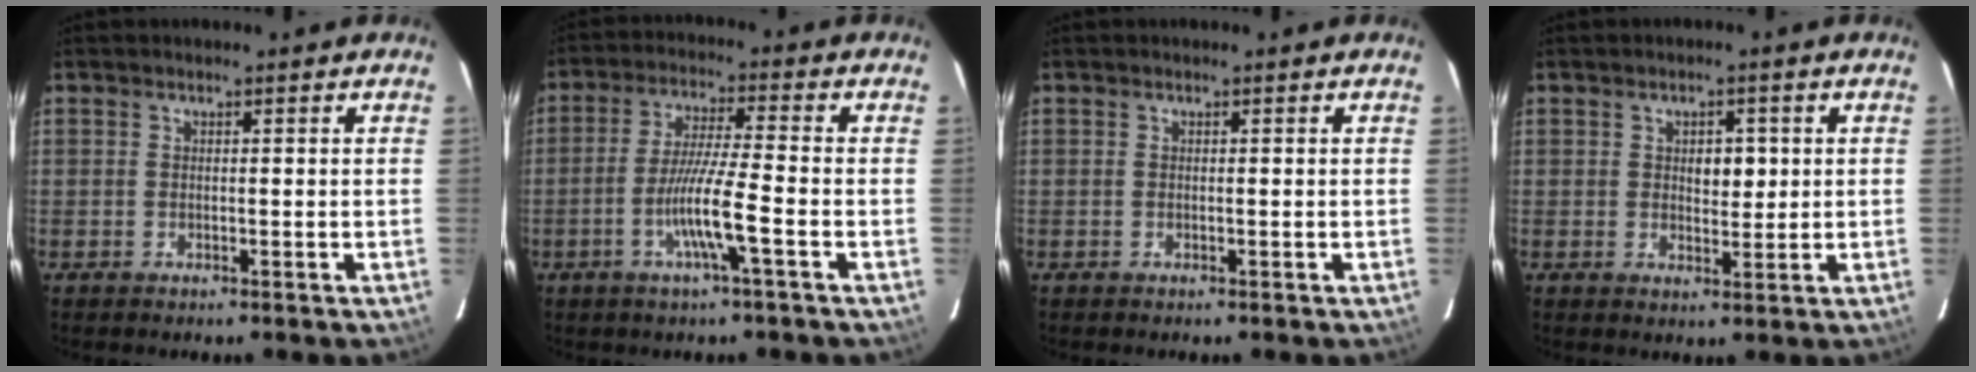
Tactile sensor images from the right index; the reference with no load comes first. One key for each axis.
{"total": 8.0, "fx": -2.9, "fy": -0.5, "fz": 7.5, "tx": -0.143, "ty": -0.005, "tz": -0.057}
{"total": 0.0}
{"total": 3.1, "fx": 0.8, "fy": 1.6, "fz": 2.6, "tx": -0.038, "ty": -0.002, "tz": 0.014}